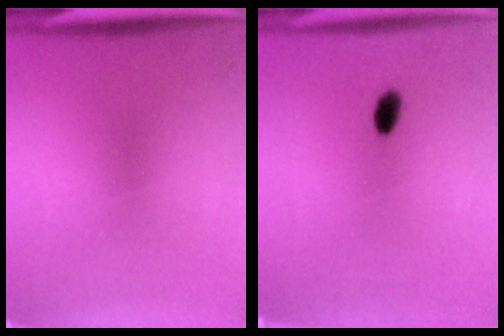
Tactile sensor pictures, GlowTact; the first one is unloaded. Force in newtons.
{"total": 2.5}